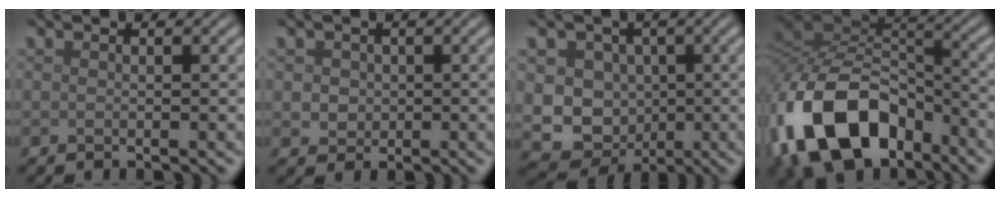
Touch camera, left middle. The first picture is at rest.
{"total": 1.7, "force": [0.2, 1.5, 0.6], "torque": [-0.008, -0.004, 0.007]}
{"total": 9.0, "force": [0.1, 8.2, 3.7], "torque": [-0.049, 0.014, -0.029]}
{"total": 13.7, "force": [-7.1, 8.1, 8.4], "torque": [-0.176, -0.008, -0.139]}